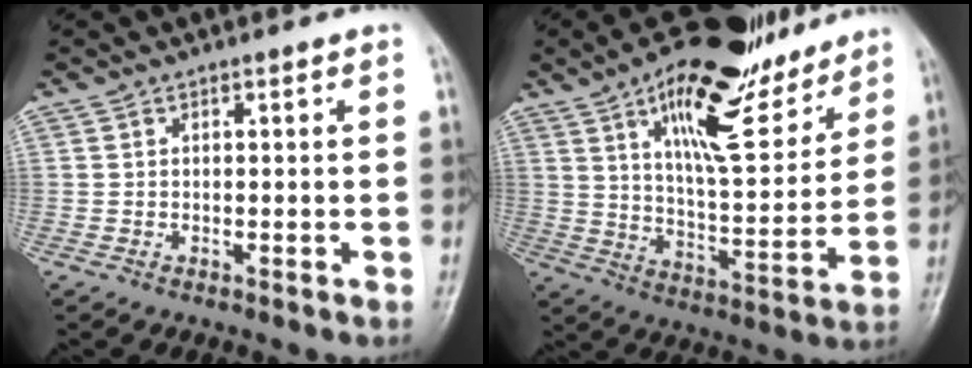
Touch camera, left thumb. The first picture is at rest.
{"total": 20.0, "force": [12.4, 7.5, 13.8], "torque": [-0.174, -0.057, 0.206]}